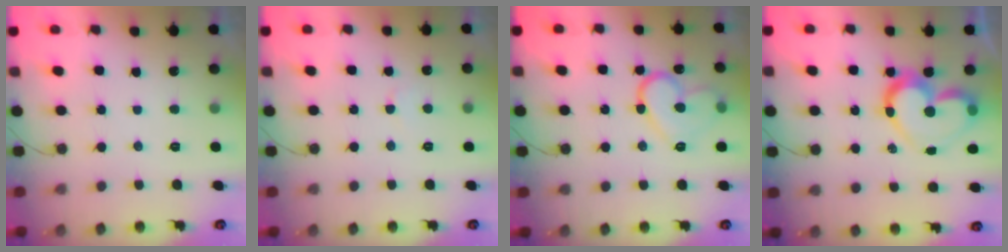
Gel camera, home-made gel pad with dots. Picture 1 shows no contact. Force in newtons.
{"total": 2.9, "press": 2.9, "slide": 0.3}
{"total": 13.3, "press": 13.2, "slide": 1.3}
{"total": 15.4, "press": 15.4, "slide": 1.4}